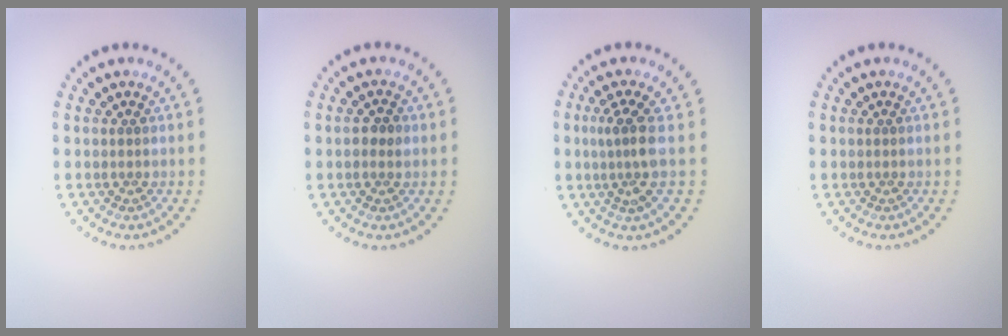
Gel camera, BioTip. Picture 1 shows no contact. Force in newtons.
{"total": 1.5, "press": 1.5, "slide": 0.1}
{"total": 2.8, "press": 2.0, "slide": 1.9}
{"total": 0.0}